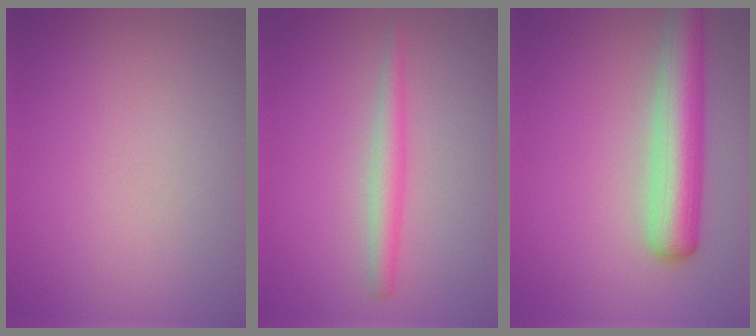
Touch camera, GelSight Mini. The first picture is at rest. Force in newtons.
{"total": 2.1, "press": 2.1, "slide": 0.1}
{"total": 5.6, "press": 5.6, "slide": 0.2}